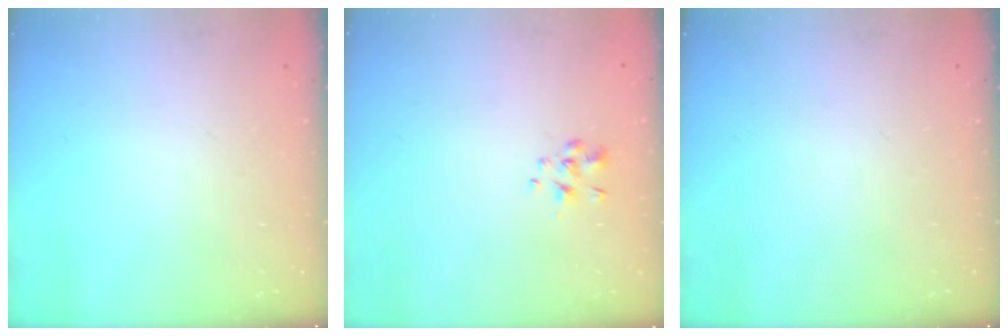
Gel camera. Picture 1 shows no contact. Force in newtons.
{"total": 1.6, "press": 1.4, "slide": 0.7}
{"total": 0.0}